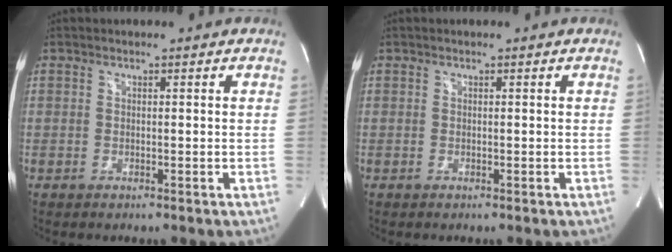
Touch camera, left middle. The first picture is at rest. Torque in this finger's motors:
{"motor_torque": [0.04, 0.12, 0.00, 0.01]}